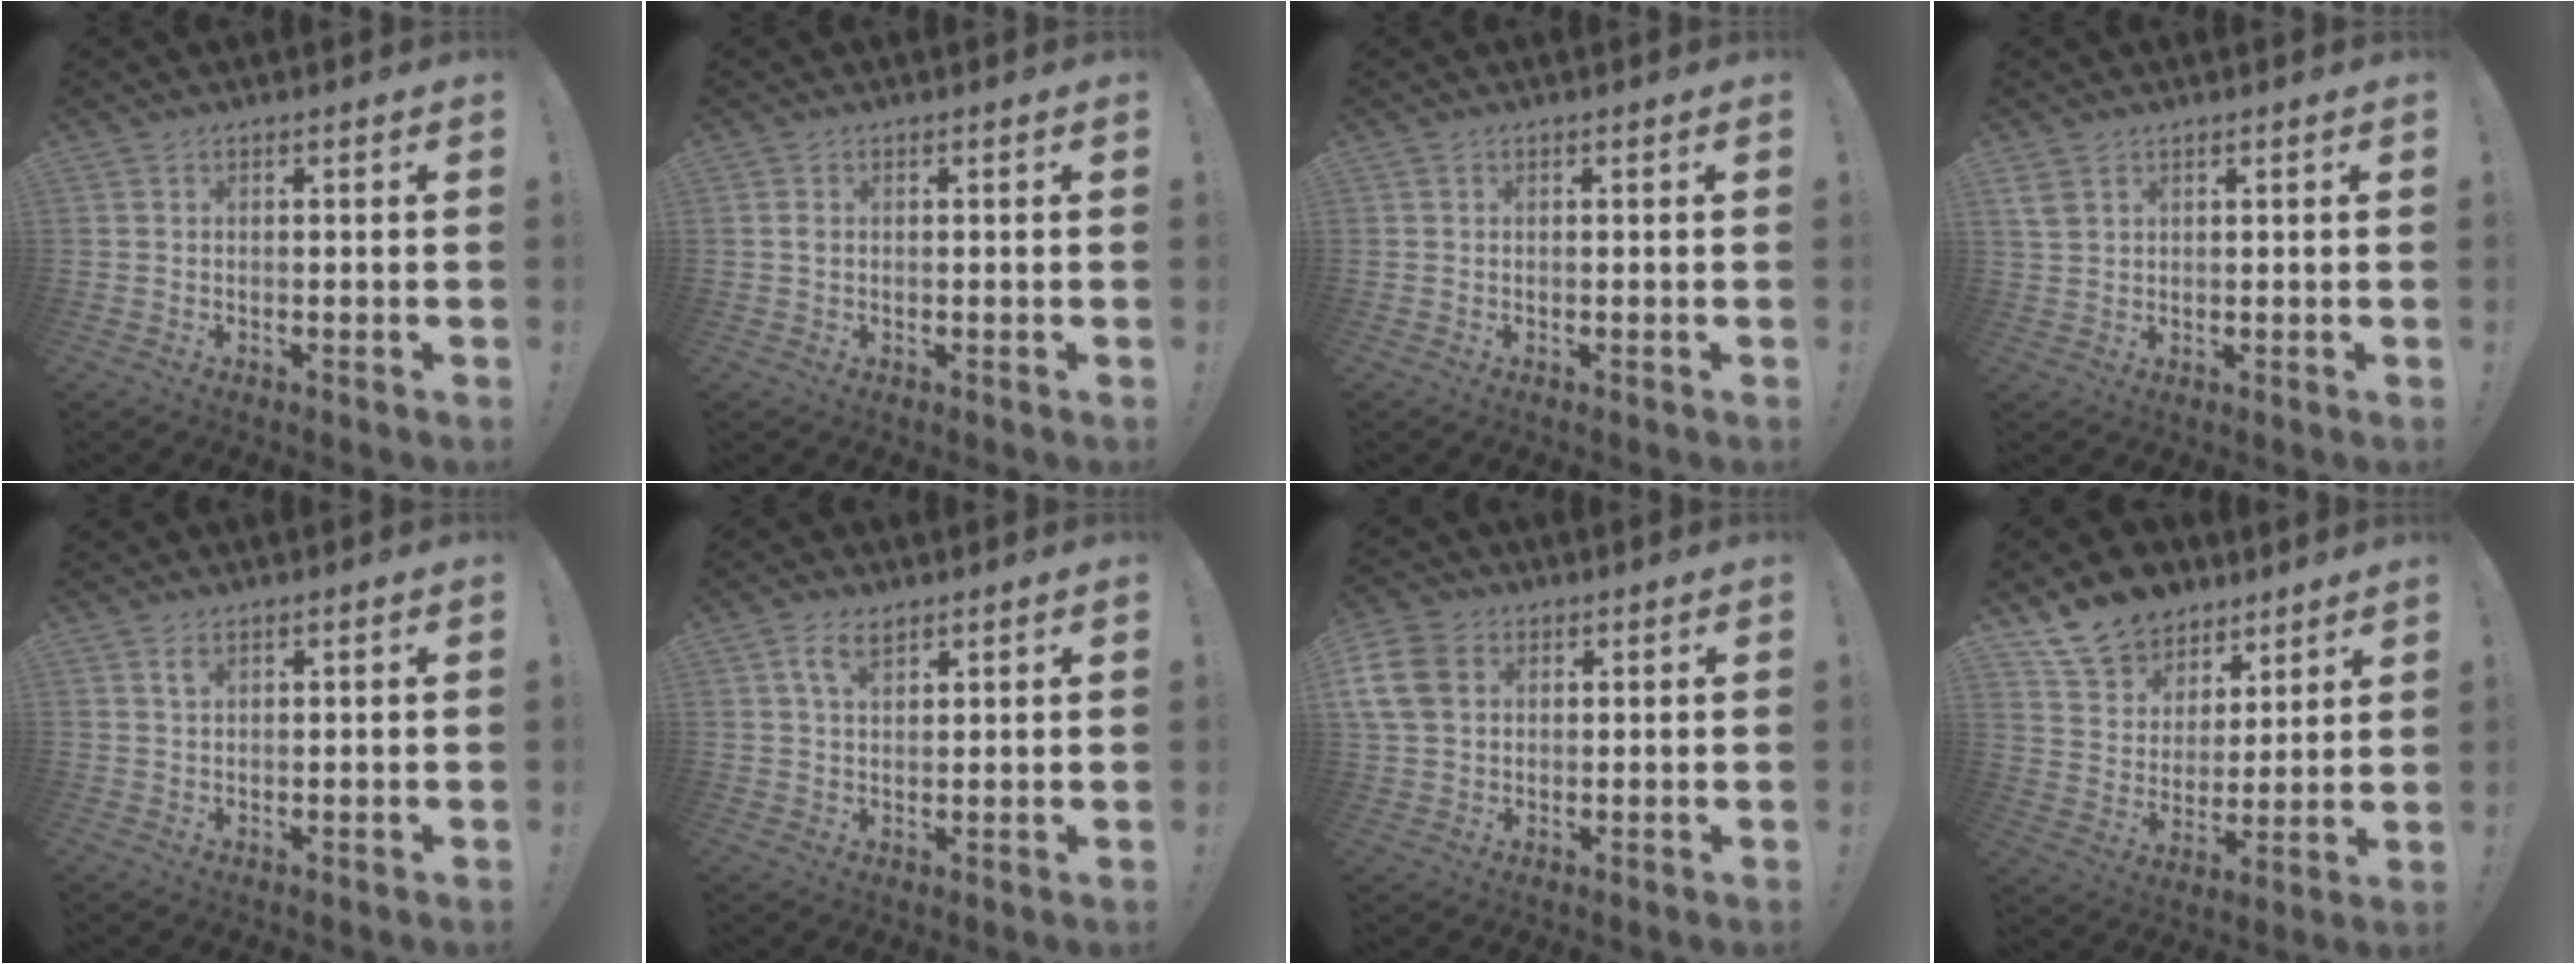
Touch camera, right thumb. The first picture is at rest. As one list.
[{"total": 0.8, "force": [0.0, 0.6, 0.6], "torque": [-0.017, 0.005, 0.000]}, {"total": 0.0}, {"total": 3.6, "force": [2.1, 2.2, 1.9], "torque": [-0.040, -0.002, 0.043]}, {"total": 1.8, "force": [1.0, 0.9, 1.3], "torque": [-0.014, -0.003, 0.016]}, {"total": 5.3, "force": [2.9, 2.8, 3.4], "torque": [-0.065, -0.001, 0.054]}, {"total": 11.5, "force": [3.1, 8.7, 6.8], "torque": [-0.146, 0.000, 0.065]}, {"total": 13.8, "force": [10.1, 8.8, 3.0], "torque": [-0.061, -0.068, 0.198]}]